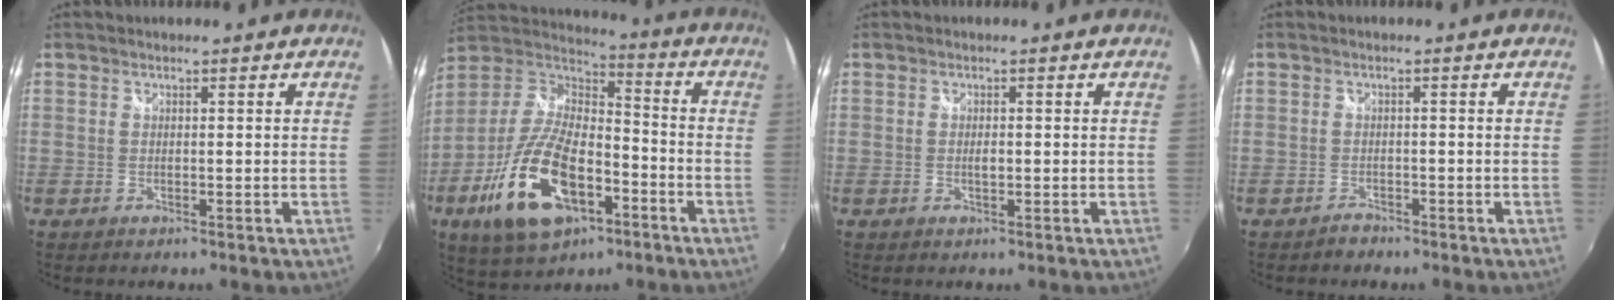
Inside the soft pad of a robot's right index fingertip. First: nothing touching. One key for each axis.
{"total": 20.6, "fx": -8.5, "fy": 9.5, "fz": 16.1, "tx": -0.341, "ty": -0.028, "tz": -0.149}
{"total": 1.0, "fx": -0.1, "fy": 0.5, "fz": 0.9, "tx": -0.016, "ty": 0.000, "tz": -0.003}
{"total": 1.7, "fx": -1.3, "fy": 1.0, "fz": -0.1, "tx": 0.000, "ty": 0.004, "tz": -0.023}